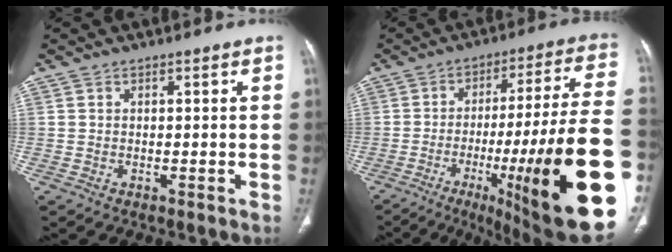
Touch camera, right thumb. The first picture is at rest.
{"total": 30.6, "force": [-9.2, 3.8, 29.0], "torque": [-0.357, 0.016, -0.138]}